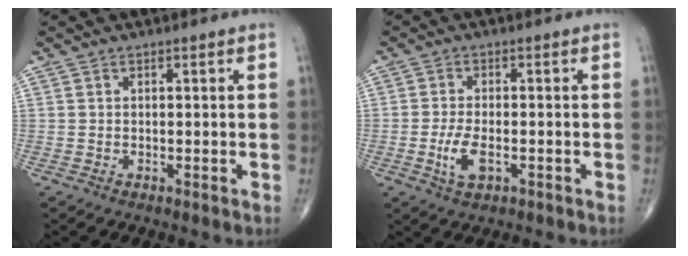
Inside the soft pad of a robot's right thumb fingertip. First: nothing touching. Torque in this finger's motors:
{"motor_torque": [0.05, 0.15, 0.30, 0.04, 0.16]}